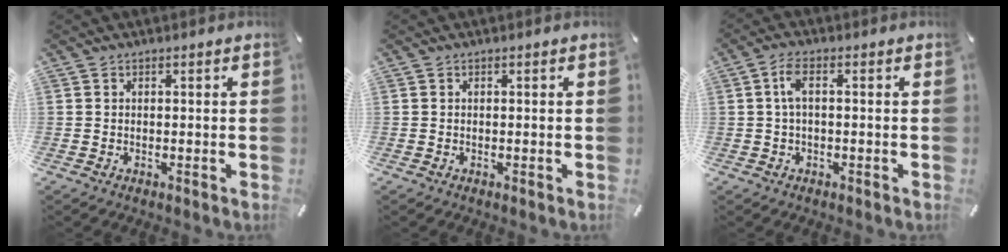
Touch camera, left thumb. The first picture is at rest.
{"total": 0.0}
{"total": 4.1, "force": [0.1, 1.6, 3.7], "torque": [-0.079, 0.008, -0.001]}